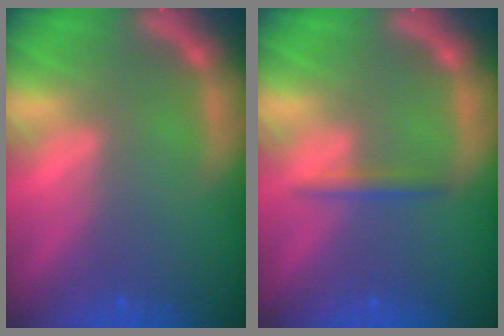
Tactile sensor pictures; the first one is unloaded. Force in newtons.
{"total": 1.4}